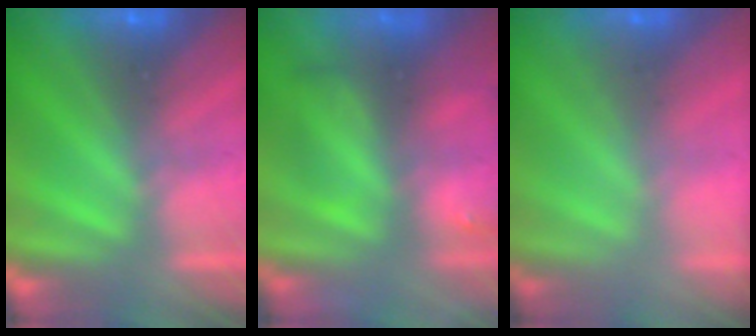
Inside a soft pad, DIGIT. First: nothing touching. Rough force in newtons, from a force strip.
{"total": 6.1}
{"total": 1.6}